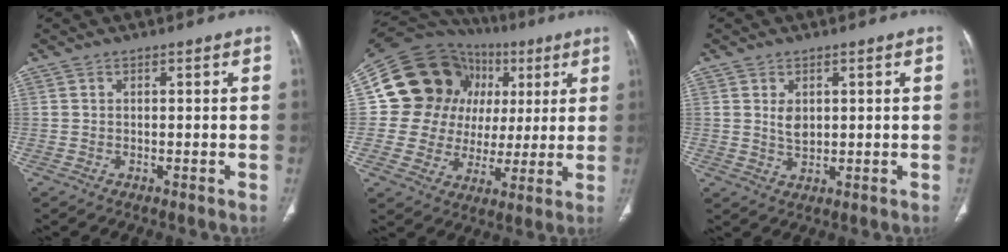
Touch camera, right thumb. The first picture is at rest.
{"total": 22.7, "force": [5.9, 19.1, 10.7], "torque": [-0.114, 0.044, 0.111]}
{"total": 3.2, "force": [0.9, 2.1, 2.3], "torque": [-0.031, -0.010, 0.023]}